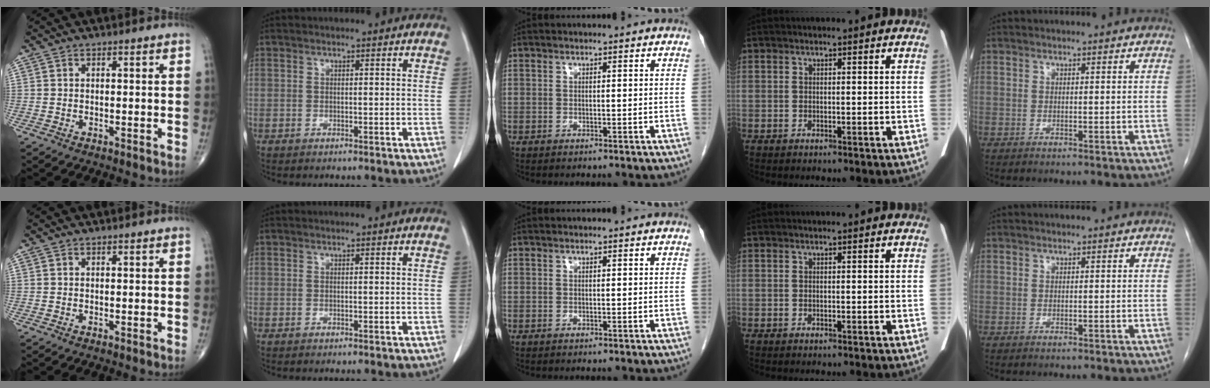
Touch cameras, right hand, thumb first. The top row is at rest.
{}